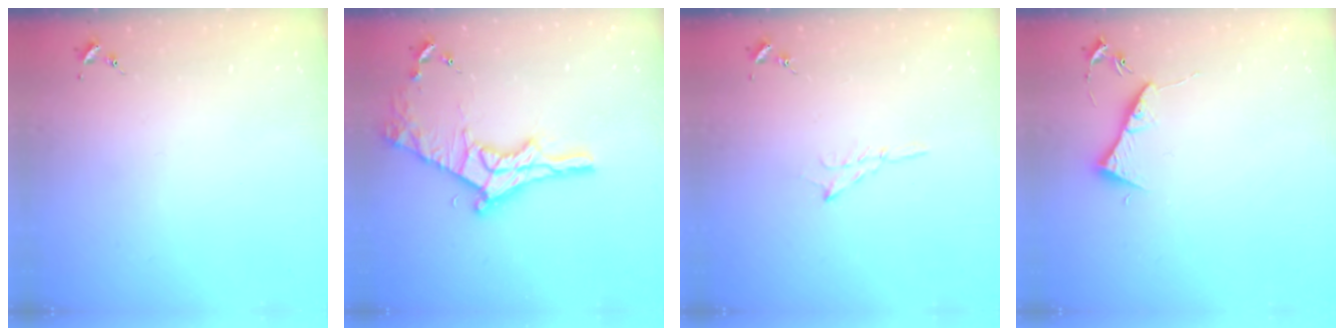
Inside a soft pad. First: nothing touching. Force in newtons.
{"total": 17.4, "press": 17.4, "slide": 1.3}
{"total": 5.1, "press": 5.0, "slide": 0.6}
{"total": 6.8, "press": 6.8, "slide": 0.6}